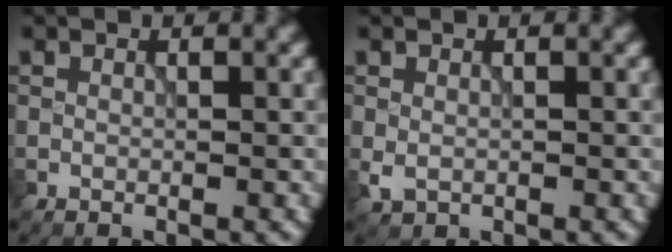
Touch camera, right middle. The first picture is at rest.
{"total": 1.2, "force": [-0.3, 0.9, 0.7], "torque": [-0.020, -0.005, -0.003]}